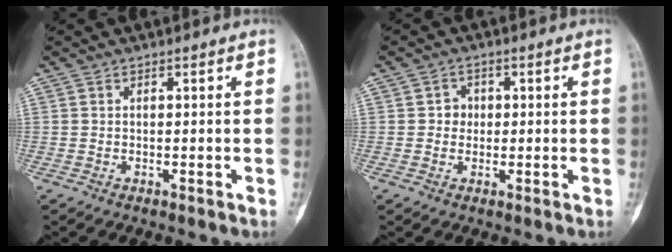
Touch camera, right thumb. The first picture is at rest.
{"total": 2.6, "force": [0.2, 2.4, 1.0], "torque": [0.003, 0.007, -0.003]}